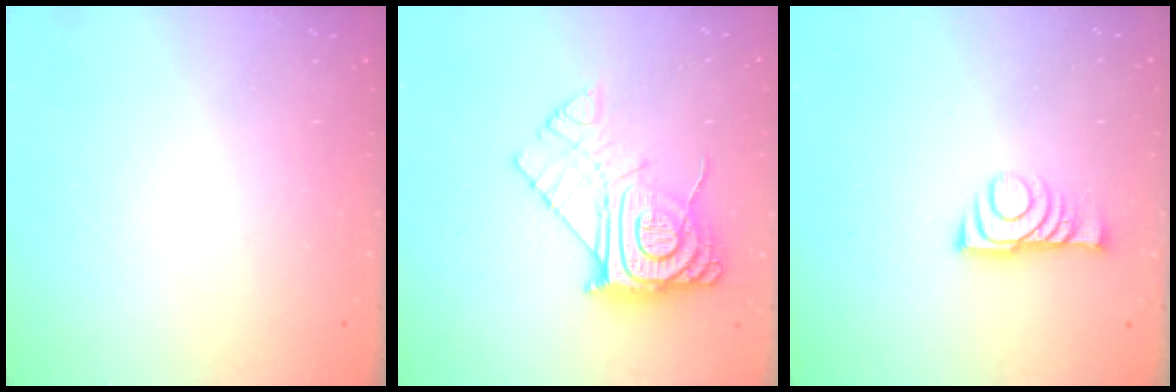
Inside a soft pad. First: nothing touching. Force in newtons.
{"total": 13.5, "press": 13.5, "slide": 1.1}
{"total": 8.2, "press": 8.1, "slide": 1.0}